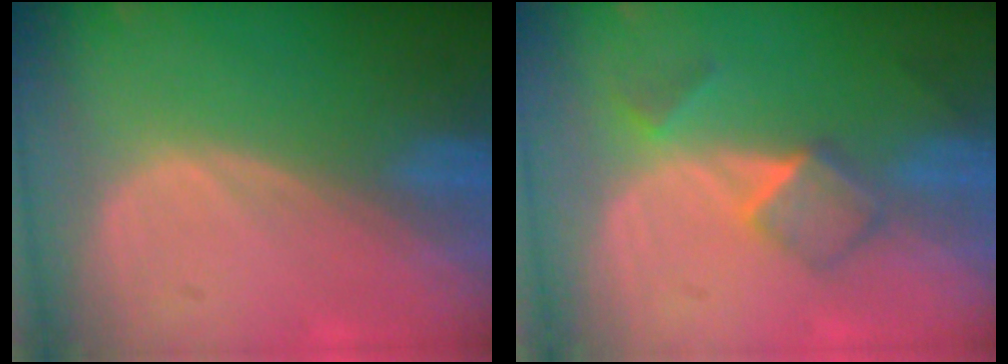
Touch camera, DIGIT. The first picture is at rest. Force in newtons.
{"total": 5.2, "press": 4.6, "slide": 2.4}